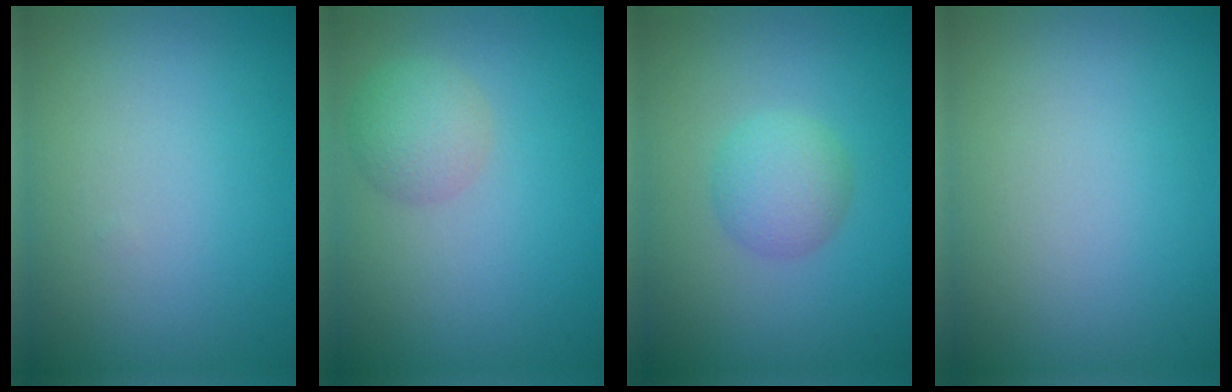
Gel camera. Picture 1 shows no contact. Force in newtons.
{"total": 2.6, "press": 2.6, "slide": 0.0}
{"total": 2.4, "press": 2.4, "slide": 0.1}
{"total": 0.0}